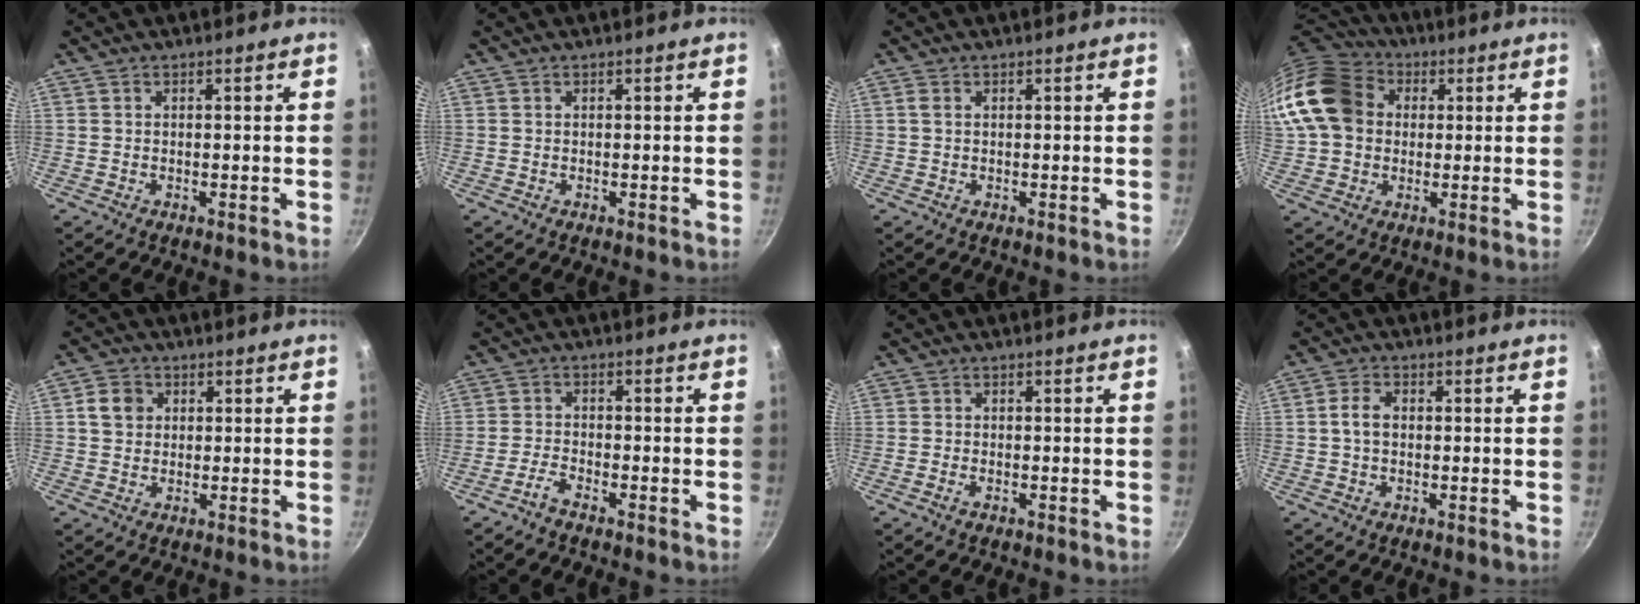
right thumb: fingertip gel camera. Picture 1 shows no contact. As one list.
[{"total": 0.0}, {"total": 1.0, "force": [0.3, 0.6, 0.8], "torque": [-0.016, 0.002, 0.005]}, {"total": 17.4, "force": [2.4, 14.1, 9.9], "torque": [-0.183, 0.034, 0.031]}, {"total": 4.5, "force": [1.0, 3.9, 2.1], "torque": [-0.019, 0.005, 0.013]}, {"total": 3.0, "force": [-2.4, 0.9, 1.4], "torque": [-0.036, 0.021, -0.055]}, {"total": 1.4, "force": [-0.8, 0.7, 0.9], "torque": [-0.026, 0.005, -0.019]}, {"total": 3.6, "force": [0.0, 2.5, 2.7], "torque": [-0.050, 0.011, -0.004]}]